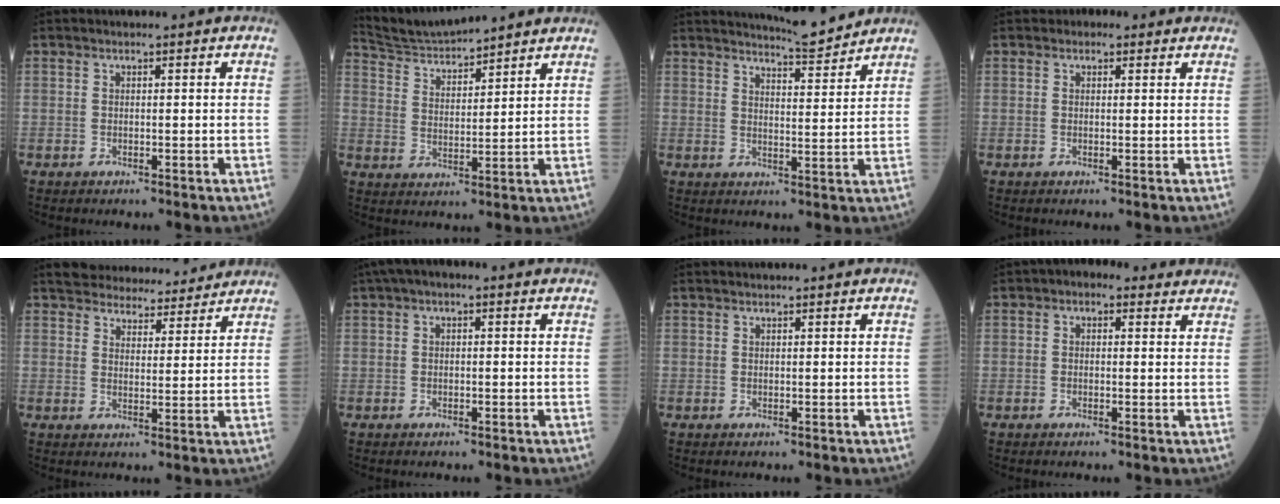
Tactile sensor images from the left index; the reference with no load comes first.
{"total": 10.1, "force": [9.8, 0.5, 2.4], "torque": [-0.060, 0.030, 0.182]}
{"total": 7.2, "force": [7.0, -0.1, 1.5], "torque": [-0.033, -0.011, 0.103]}
{"total": 1.2, "force": [0.8, 1.0, 0.1], "torque": [0.002, 0.001, 0.006]}
{"total": 12.3, "force": [11.5, 3.1, 2.8], "torque": [-0.026, 0.013, 0.154]}
{"total": 2.8, "force": [1.2, 1.2, 2.2], "torque": [-0.039, 0.018, 0.013]}
{"total": 1.6, "force": [1.6, 0.2, 0.4], "torque": [-0.009, 0.018, 0.026]}
{"total": 4.1, "force": [2.7, 2.4, 2.0], "torque": [-0.022, 0.031, 0.033]}